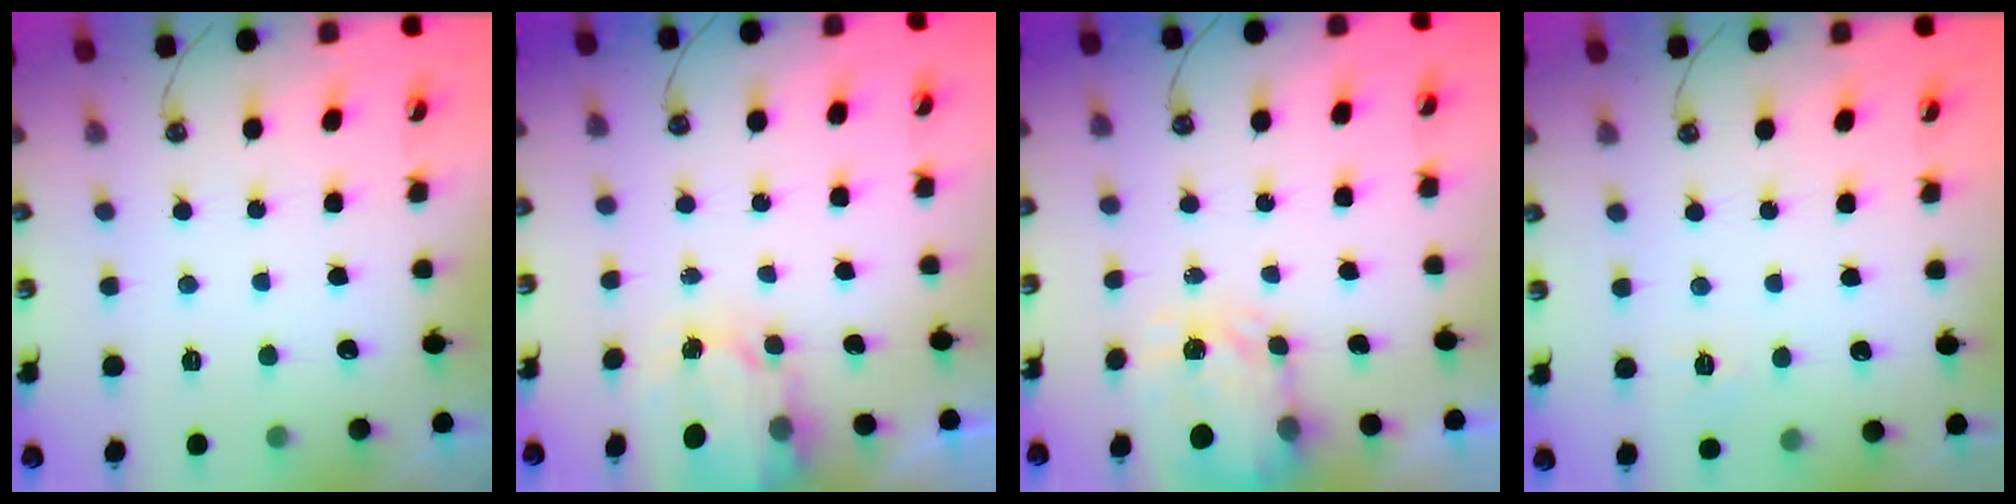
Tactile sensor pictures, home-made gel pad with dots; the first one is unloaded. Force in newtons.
{"total": 4.1, "press": 4.1, "slide": 0.1}
{"total": 3.9, "press": 3.8, "slide": 0.5}
{"total": 5.6, "press": 5.6, "slide": 0.7}